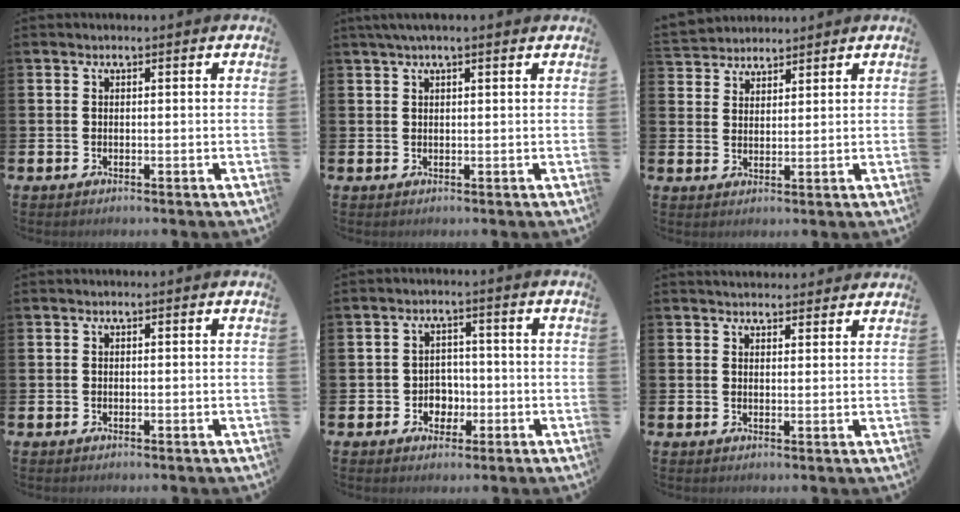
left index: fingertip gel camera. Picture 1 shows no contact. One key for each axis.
{"total": 2.1, "fx": 1.5, "fy": 0.2, "fz": 1.4, "tx": -0.028, "ty": 0.004, "tz": 0.026}
{"total": 3.4, "fx": 3.2, "fy": 0.9, "fz": -0.7, "tx": -0.003, "ty": -0.011, "tz": 0.061}
{"total": 0.0}
{"total": 3.2, "fx": -1.1, "fy": 2.8, "fz": 0.9, "tx": -0.018, "ty": -0.001, "tz": -0.030}
{"total": 2.7, "fx": 2.7, "fy": 0.6, "fz": 0.0, "tx": 0.006, "ty": -0.015, "tz": 0.047}